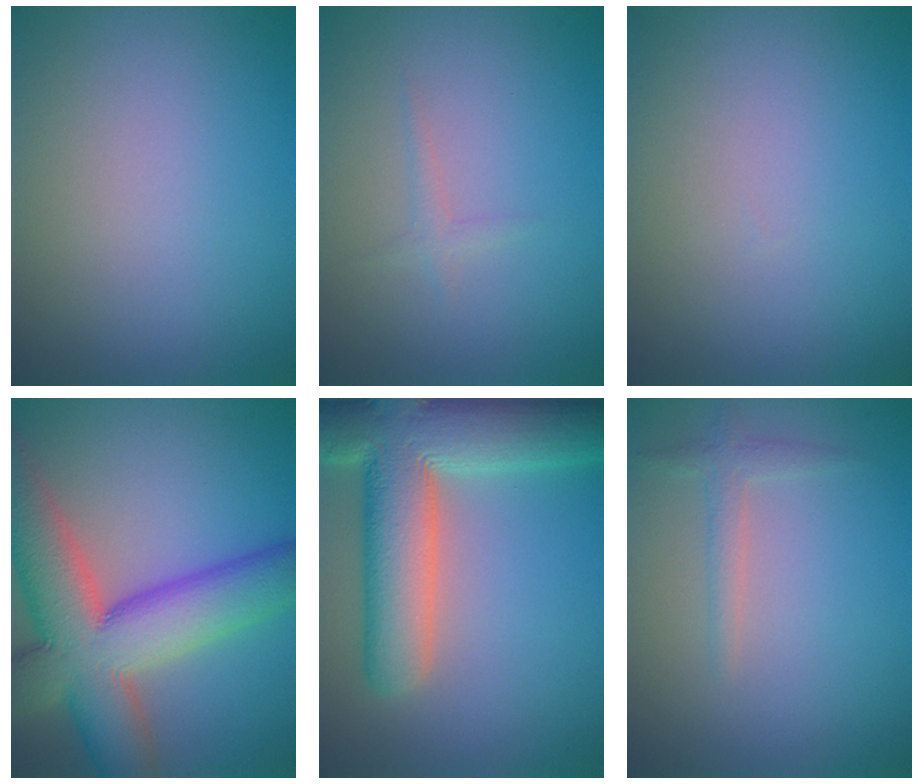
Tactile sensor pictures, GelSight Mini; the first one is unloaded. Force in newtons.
{"total": 0.8, "press": 0.8, "slide": 0.1}
{"total": 0.0}
{"total": 12.5, "press": 12.4, "slide": 1.0}
{"total": 11.2, "press": 11.2, "slide": 1.2}
{"total": 1.5, "press": 1.5, "slide": 0.0}